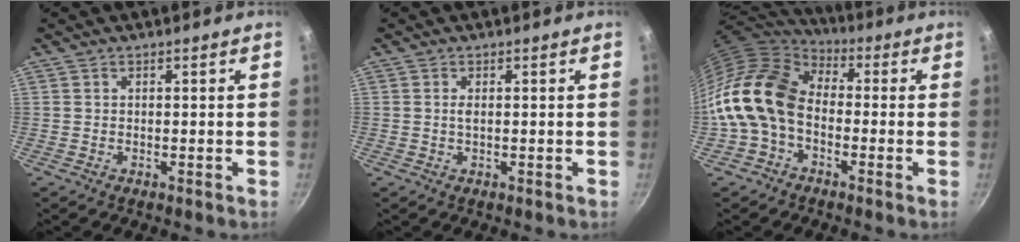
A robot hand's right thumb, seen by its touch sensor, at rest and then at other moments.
{"total": 0.9, "force": [0.1, 0.3, 0.9], "torque": [-0.019, 0.000, 0.001]}
{"total": 16.1, "force": [-2.6, 11.3, 11.2], "torque": [-0.191, 0.042, -0.071]}